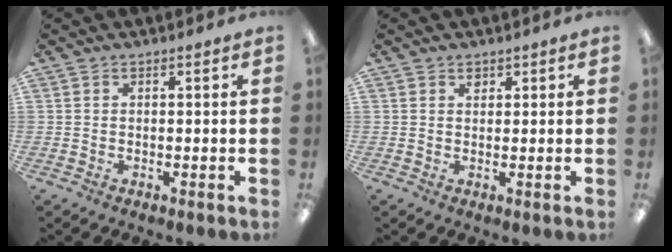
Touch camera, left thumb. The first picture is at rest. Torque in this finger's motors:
{"motor_torque": [0.04, 0.05, 0.25, -0.04, 0.02]}